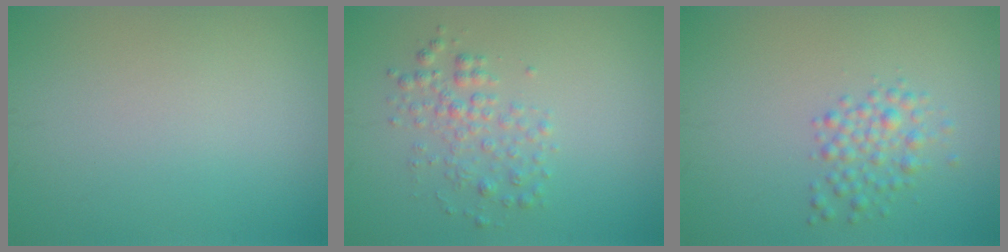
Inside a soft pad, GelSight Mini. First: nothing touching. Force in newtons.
{"total": 2.4, "press": 2.4, "slide": 0.1}
{"total": 2.3, "press": 2.3, "slide": 0.0}